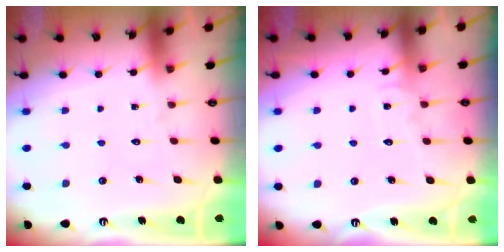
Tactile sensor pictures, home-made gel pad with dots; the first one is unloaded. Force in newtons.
{"total": 6.7, "press": 6.7, "slide": 0.7}